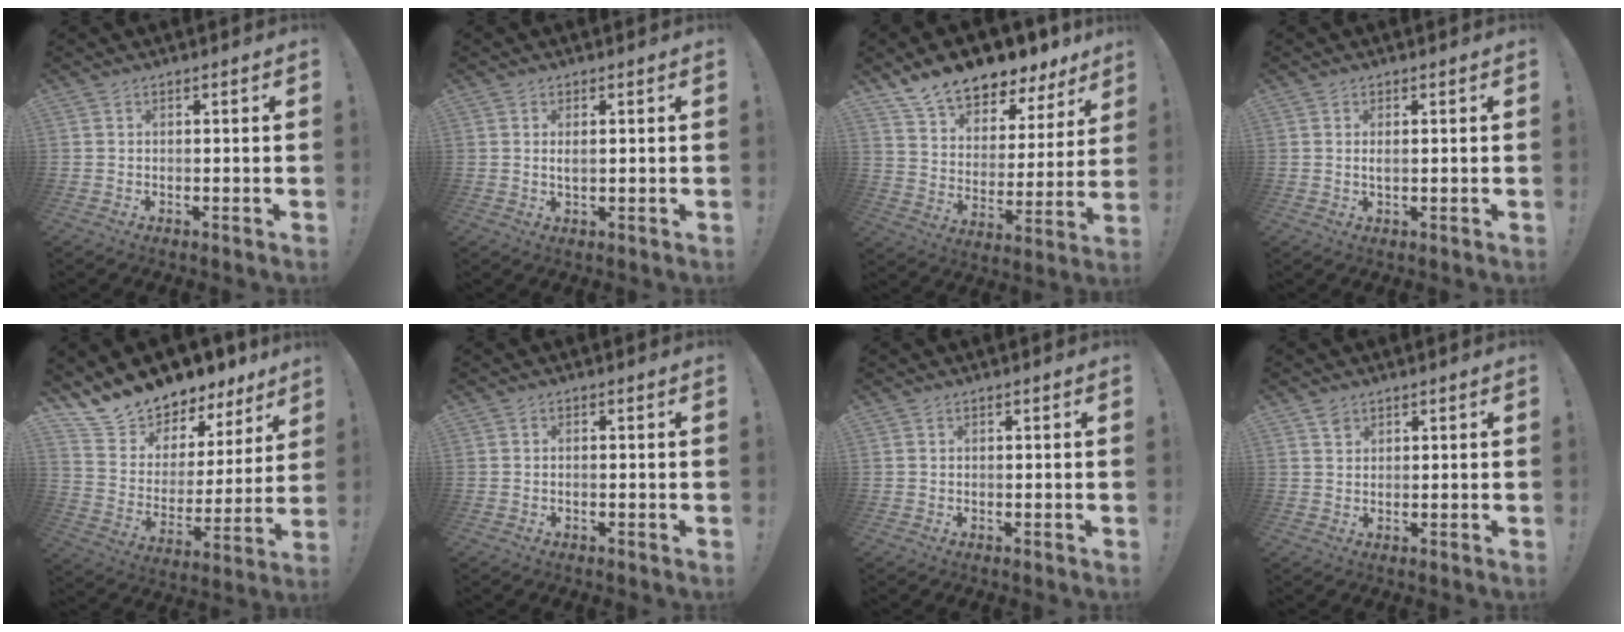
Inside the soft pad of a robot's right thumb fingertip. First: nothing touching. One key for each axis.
{"total": 1.6, "fx": 0.2, "fy": 0.1, "fz": 1.5, "tx": -0.023, "ty": -0.002, "tz": 0.002}
{"total": 12.9, "fx": 11.4, "fy": 4.7, "fz": 3.7, "tx": -0.078, "ty": -0.096, "tz": 0.206}
{"total": 1.2, "fx": 0.0, "fy": -0.1, "fz": 1.2, "tx": -0.024, "ty": 0.001, "tz": -0.001}
{"total": 12.2, "fx": 11.6, "fy": 4.0, "fz": 0.4, "tx": -0.034, "ty": -0.112, "tz": 0.214}
{"total": 0.6, "fx": -0.5, "fy": 0.0, "fz": 0.4, "tx": -0.011, "ty": 0.003, "tz": -0.008}
{"total": 0.0}
{"total": 1.8, "fx": 1.3, "fy": 1.1, "fz": 0.6, "tx": 0.000, "ty": -0.006, "tz": 0.025}